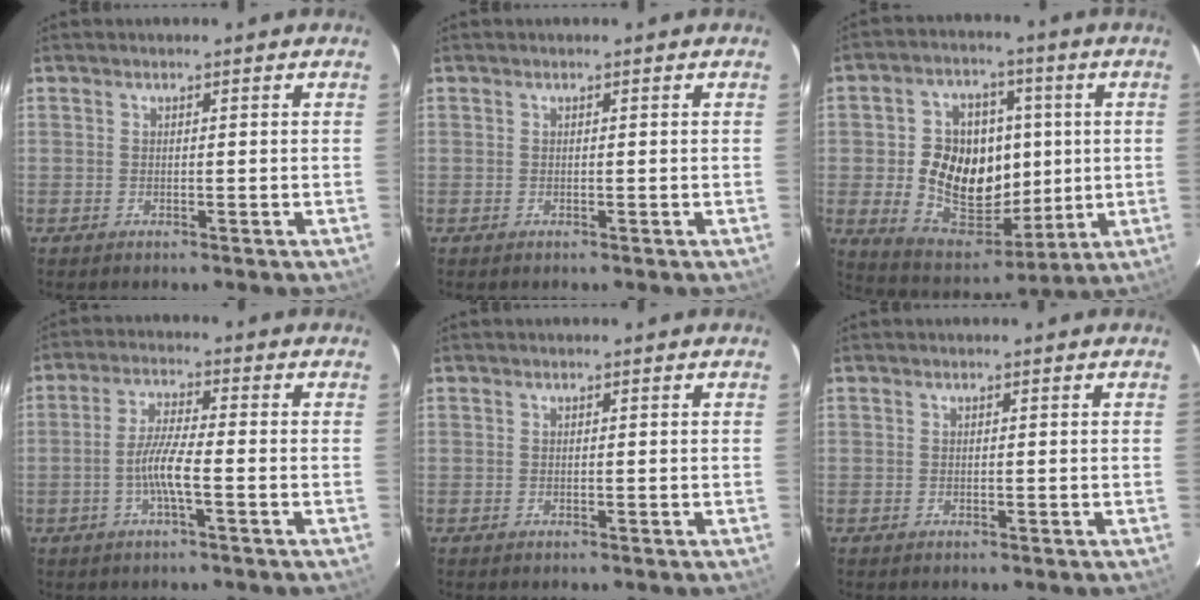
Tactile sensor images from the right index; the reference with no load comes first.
{"total": 0.0}
{"total": 16.8, "force": [0.0, 12.7, 11.0], "torque": [-0.227, 0.010, 0.019]}
{"total": 5.8, "force": [-2.0, 0.4, 5.5], "torque": [-0.113, 0.002, -0.040]}
{"total": 0.0}
{"total": 0.0}